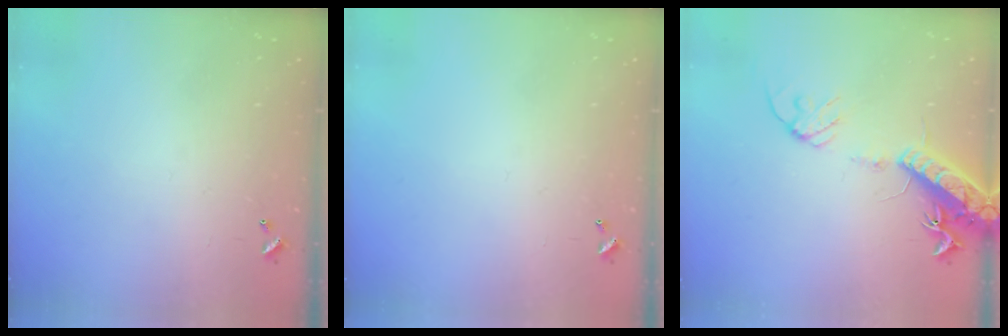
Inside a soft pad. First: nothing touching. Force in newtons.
{"total": 0.0}
{"total": 16.1, "press": 15.7, "slide": 3.6}